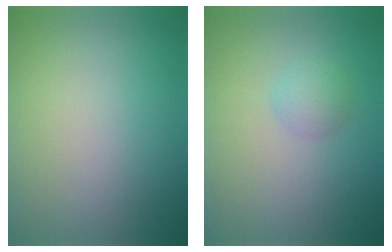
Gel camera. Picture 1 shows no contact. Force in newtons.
{"total": 1.7, "press": 1.7, "slide": 0.1}